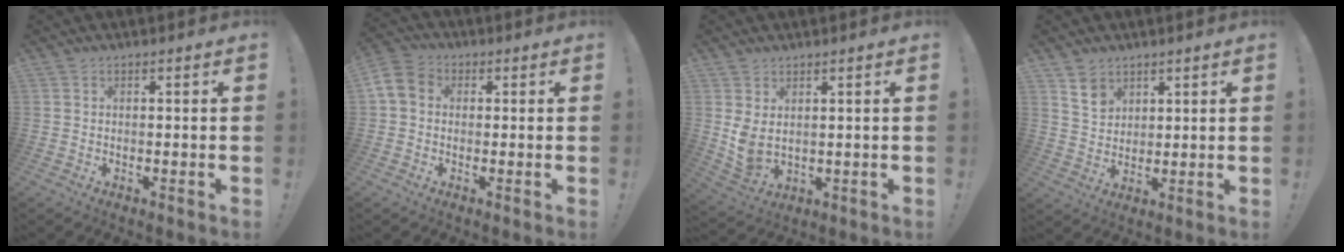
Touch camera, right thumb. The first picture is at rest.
{"total": 7.0, "force": [0.4, 5.8, 4.0], "torque": [-0.079, 0.013, 0.015]}
{"total": 5.7, "force": [1.6, 3.5, 4.2], "torque": [-0.068, -0.024, 0.031]}
{"total": 6.9, "force": [4.5, 4.9, 1.8], "torque": [-0.019, -0.029, 0.086]}